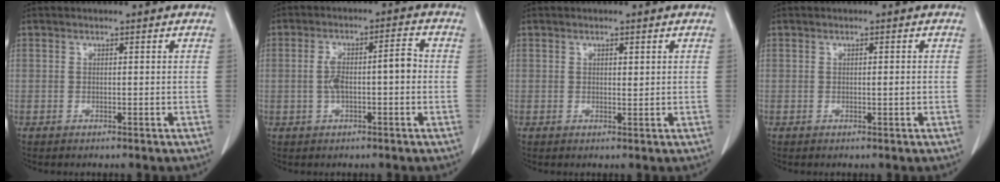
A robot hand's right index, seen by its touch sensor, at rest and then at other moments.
{"total": 6.4, "force": [-0.6, 1.7, 6.2], "torque": [-0.118, 0.027, -0.008]}
{"total": 1.0, "force": [0.5, 0.3, 0.8], "torque": [-0.013, -0.002, 0.007]}
{"total": 0.8, "force": [-0.1, 0.0, 0.8], "torque": [-0.013, -0.001, 0.000]}